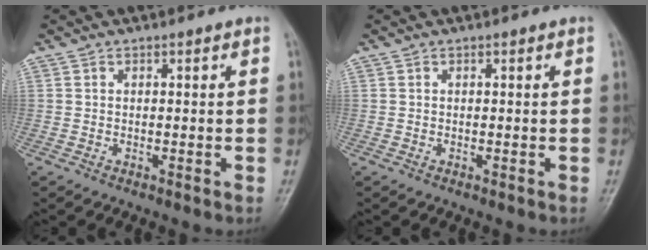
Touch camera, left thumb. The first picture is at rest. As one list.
[{"total": 0.0}]